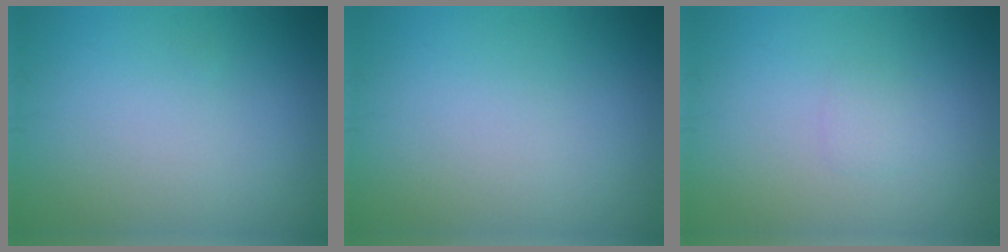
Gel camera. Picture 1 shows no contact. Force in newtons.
{"total": 0.0}
{"total": 0.9, "press": 0.9, "slide": 0.1}